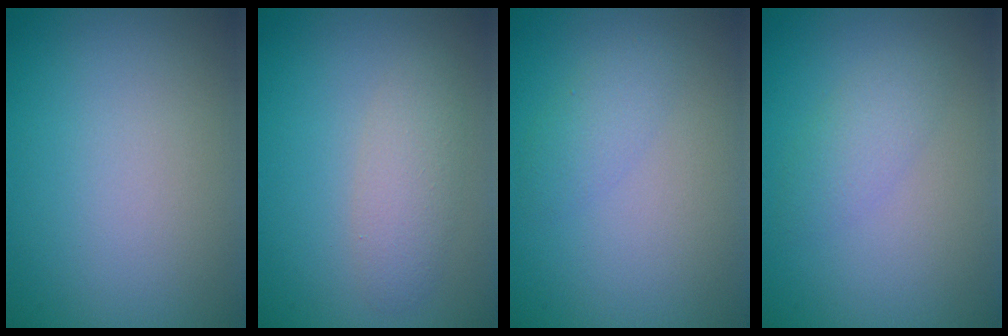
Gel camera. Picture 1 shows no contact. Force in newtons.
{"total": 2.4, "press": 2.4, "slide": 0.1}
{"total": 0.7, "press": 0.7, "slide": 0.1}
{"total": 1.9, "press": 1.9, "slide": 0.2}